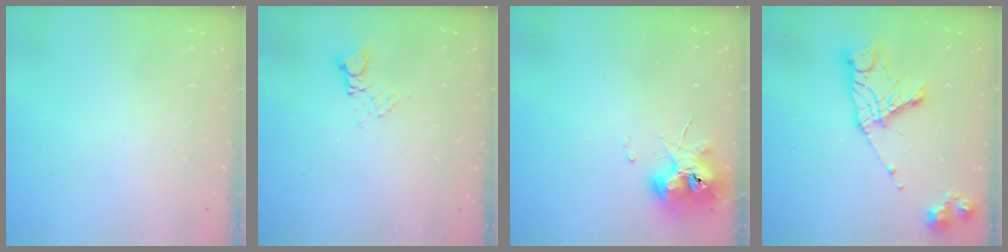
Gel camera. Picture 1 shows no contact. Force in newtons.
{"total": 3.7, "press": 3.6, "slide": 0.5}
{"total": 10.1, "press": 10.0, "slide": 1.4}
{"total": 14.8, "press": 14.8, "slide": 1.4}